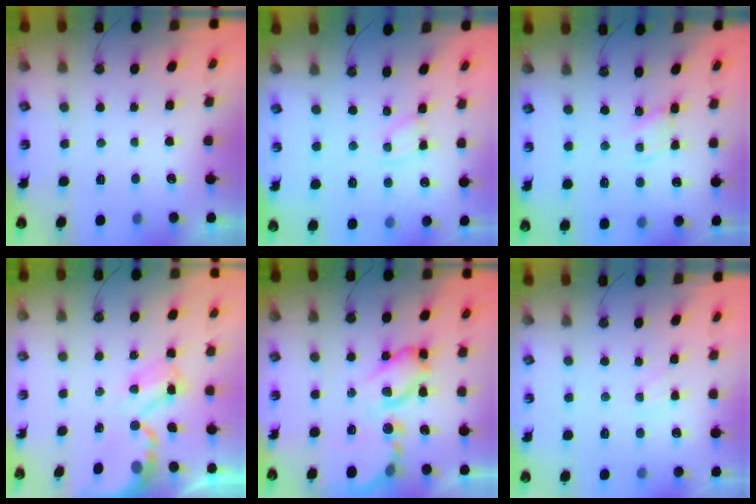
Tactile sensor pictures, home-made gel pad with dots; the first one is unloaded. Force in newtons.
{"total": 1.9, "press": 1.8, "slide": 0.3}
{"total": 1.9, "press": 1.9, "slide": 0.3}
{"total": 5.5, "press": 5.5, "slide": 0.3}
{"total": 15.3, "press": 15.3, "slide": 1.3}
{"total": 1.6, "press": 1.6, "slide": 0.2}